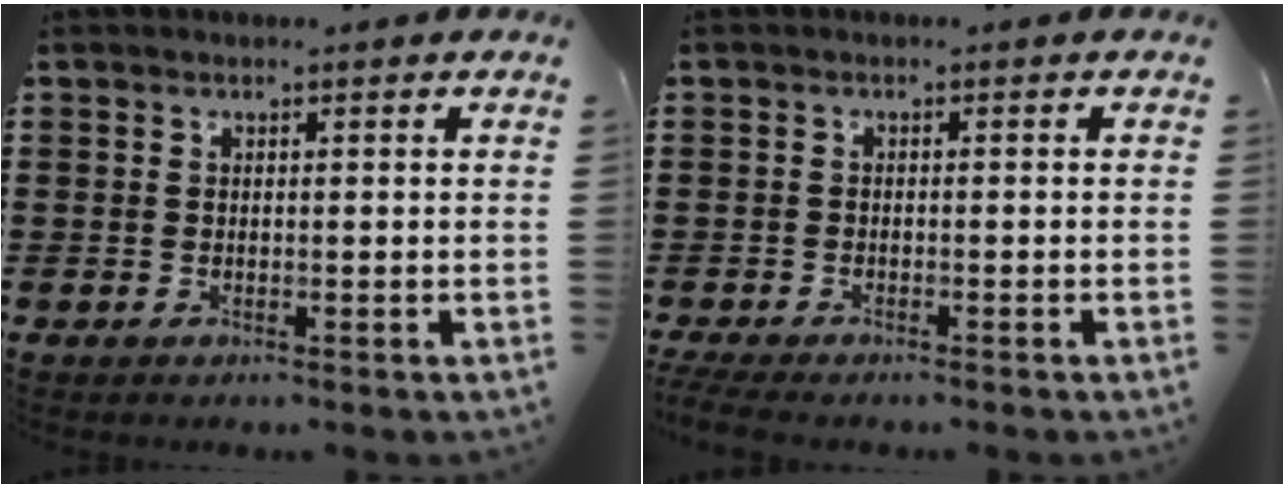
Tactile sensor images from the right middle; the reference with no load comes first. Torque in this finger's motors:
{"motor_torque": [0.90, -0.17, 0.45, 0.13]}